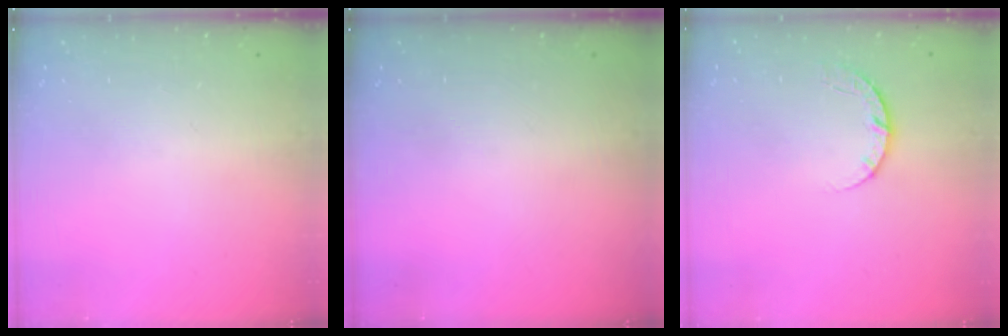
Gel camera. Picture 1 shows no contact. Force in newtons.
{"total": 0.0}
{"total": 4.6, "press": 4.5, "slide": 0.7}